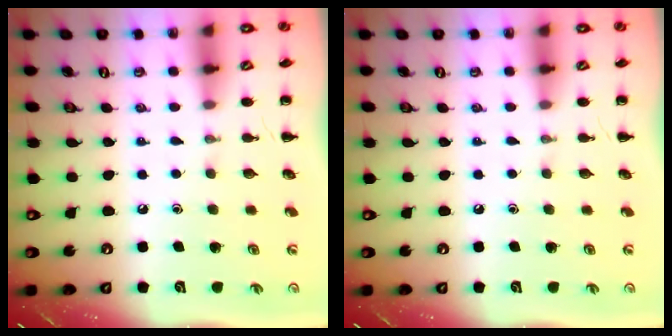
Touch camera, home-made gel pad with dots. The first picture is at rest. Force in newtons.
{"total": 0.0}